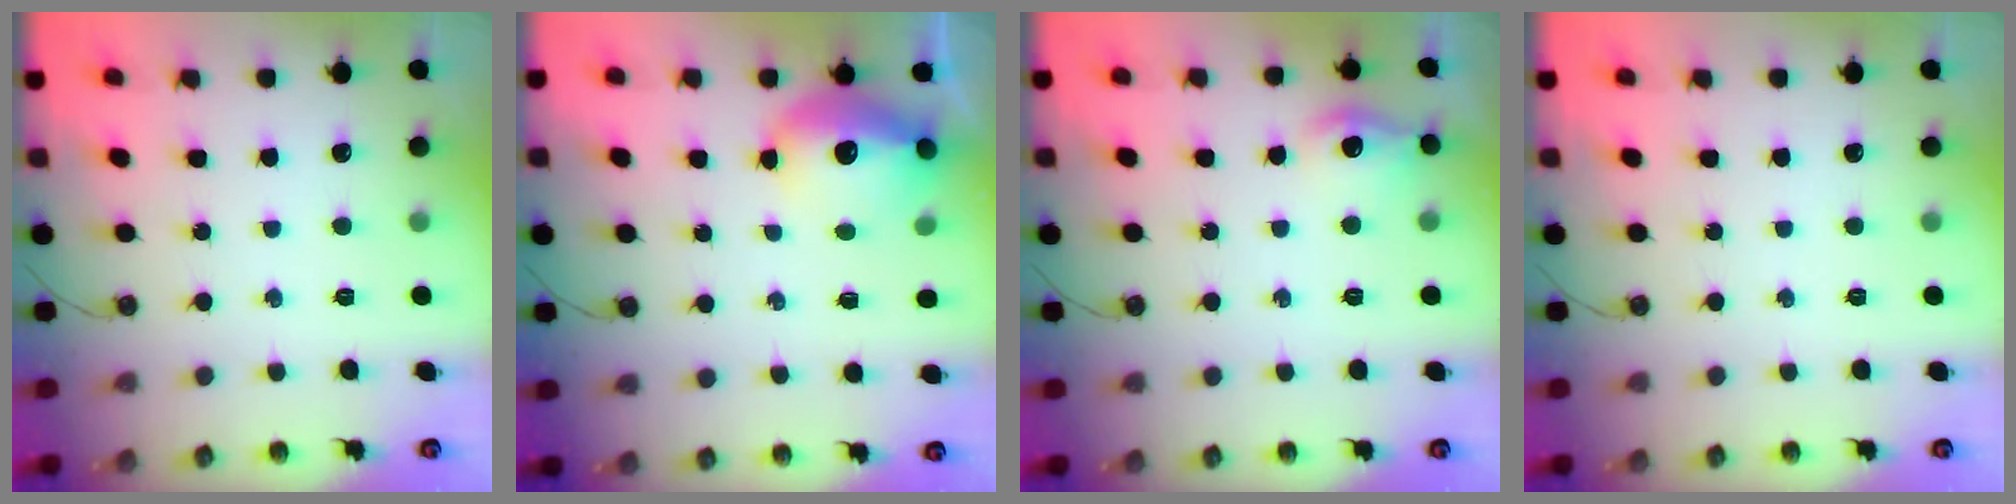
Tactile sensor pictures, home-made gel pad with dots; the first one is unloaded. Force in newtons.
{"total": 14.1, "press": 14.0, "slide": 1.1}
{"total": 9.8, "press": 9.7, "slide": 1.0}
{"total": 0.0}